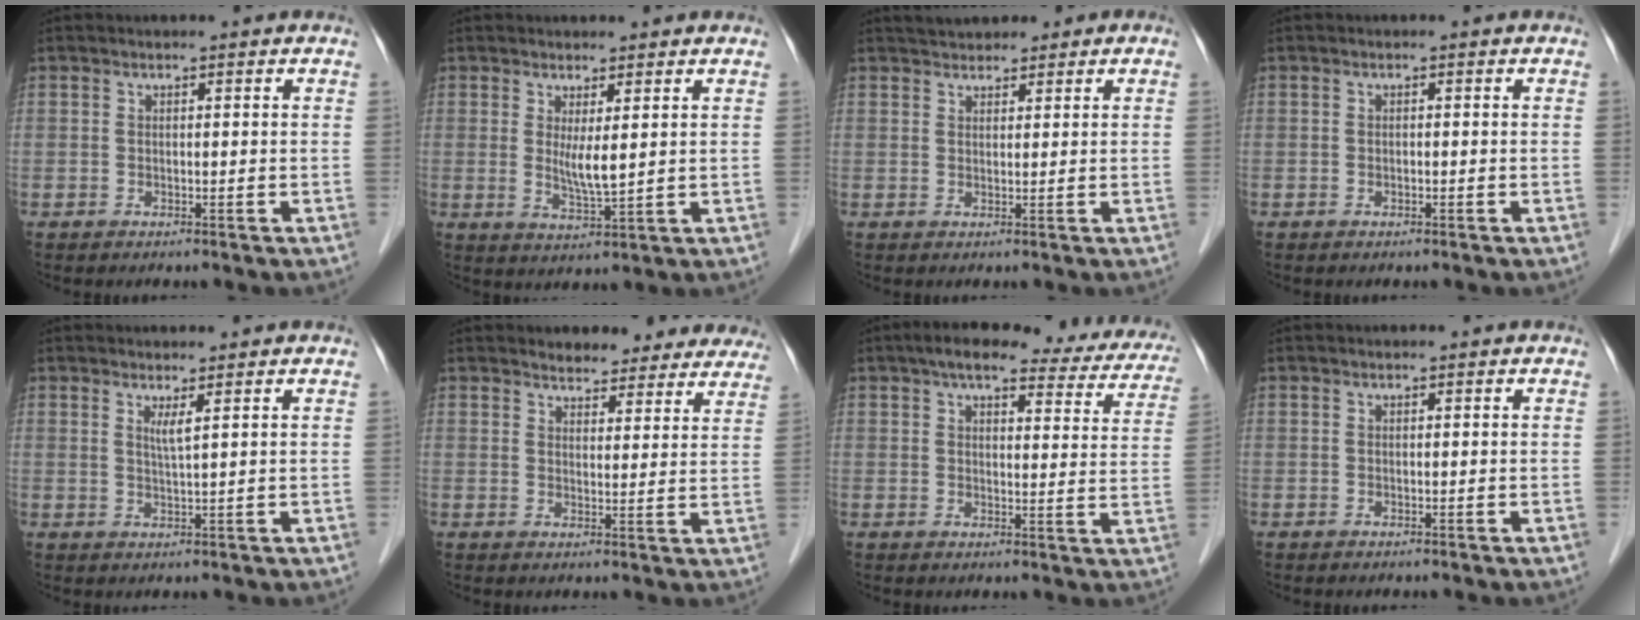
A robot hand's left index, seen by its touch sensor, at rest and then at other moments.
{"total": 3.7, "force": [0.9, 0.4, 3.6], "torque": [-0.071, -0.015, 0.024]}
{"total": 3.7, "force": [3.0, 1.8, 1.1], "torque": [-0.013, 0.023, 0.046]}
{"total": 0.0}
{"total": 1.8, "force": [0.9, -0.3, 1.4], "torque": [-0.031, -0.009, 0.020]}
{"total": 12.1, "force": [11.2, 4.0, 2.5], "torque": [0.006, -0.004, 0.116]}
{"total": 19.8, "force": [16.3, 5.3, 9.8], "torque": [-0.118, 0.031, 0.182]}
{"total": 0.0}